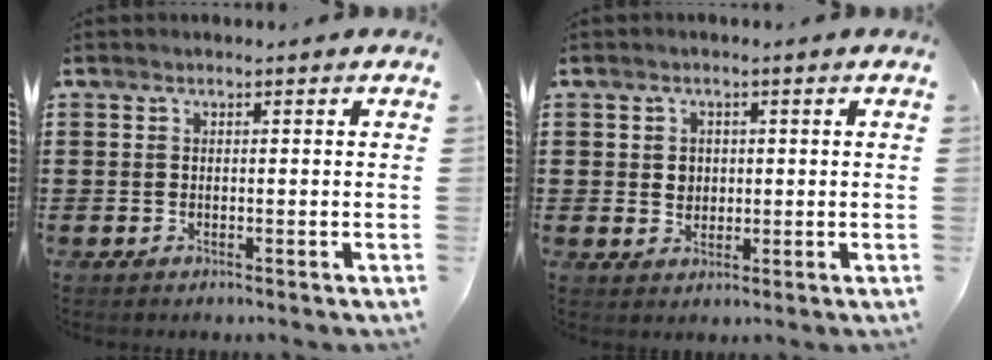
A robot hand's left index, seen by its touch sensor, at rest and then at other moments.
{"total": 2.1, "force": [0.4, 1.8, 1.0], "torque": [-0.018, 0.005, 0.004]}